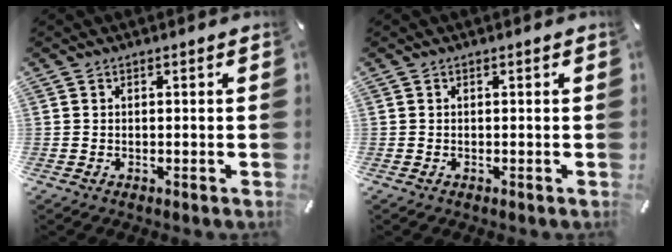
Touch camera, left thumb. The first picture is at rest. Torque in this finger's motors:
{"motor_torque": [-0.02, 0.17, -0.04, -0.09, -0.01]}